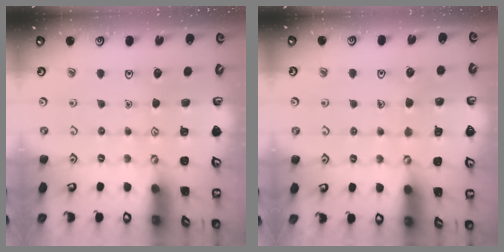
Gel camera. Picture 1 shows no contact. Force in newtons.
{"total": 4.5, "press": 4.5, "slide": 0.3}